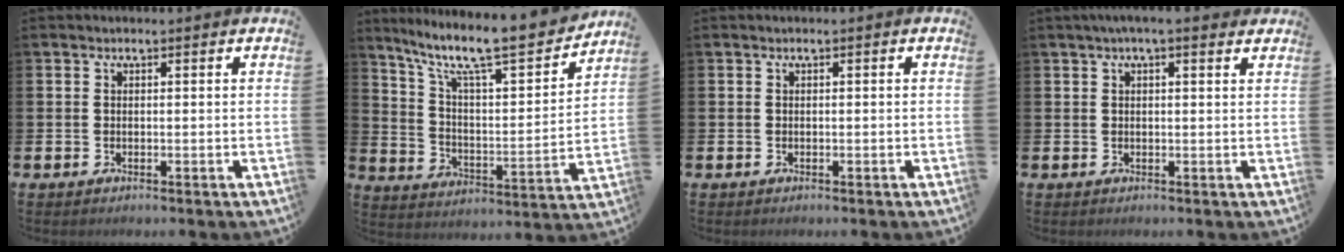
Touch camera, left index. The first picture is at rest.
{"total": 11.2, "force": [9.6, 1.7, 5.5], "torque": [-0.130, -0.070, 0.157]}
{"total": 0.0}
{"total": 2.3, "force": [1.8, 0.3, 1.3], "torque": [-0.017, -0.002, 0.029]}